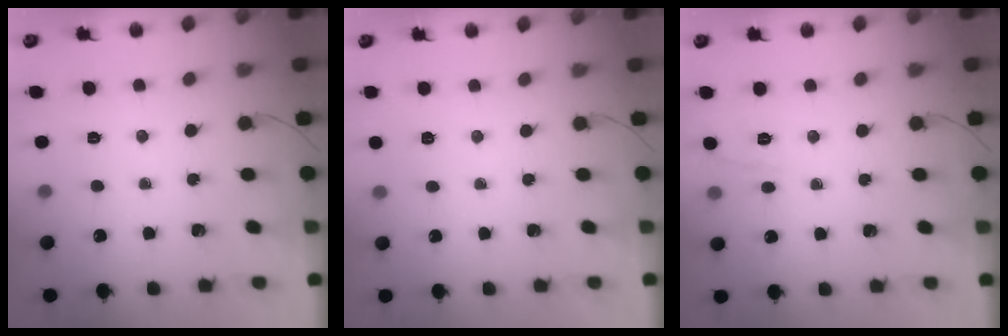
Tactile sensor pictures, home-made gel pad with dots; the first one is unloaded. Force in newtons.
{"total": 6.9, "press": 6.7, "slide": 1.6}
{"total": 1.8, "press": 0.3, "slide": 1.8}